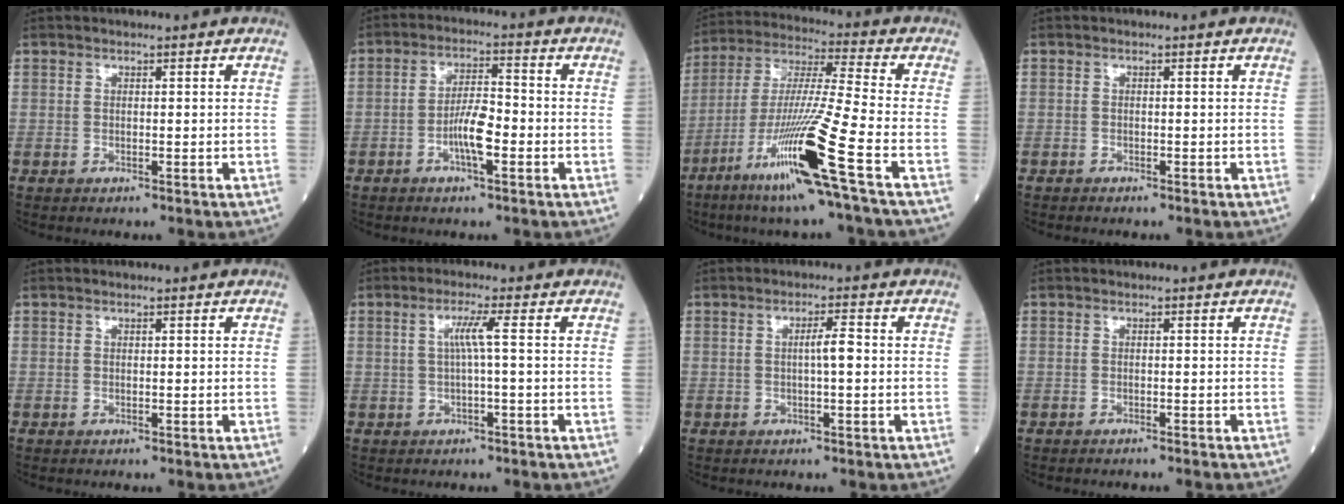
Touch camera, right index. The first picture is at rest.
{"total": 5.9, "force": [-2.0, 1.3, 5.4], "torque": [-0.103, 0.007, -0.039]}
{"total": 17.0, "force": [-8.0, -1.9, 14.9], "torque": [-0.305, -0.035, -0.152]}
{"total": 0.8, "force": [-0.7, 0.3, 0.2], "torque": [-0.006, 0.000, -0.013]}
{"total": 0.0}
{"total": 3.1, "force": [0.2, -0.6, 3.0], "torque": [-0.061, 0.005, 0.005]}
{"total": 2.9, "force": [0.1, 0.2, 2.9], "torque": [-0.050, 0.004, -0.001]}
{"total": 1.9, "force": [-1.8, -0.1, 0.6], "torque": [-0.008, 0.000, -0.022]}